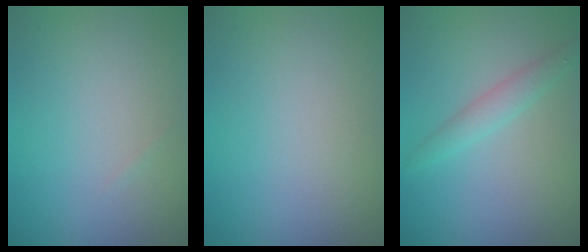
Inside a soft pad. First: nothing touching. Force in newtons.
{"total": 0.0}
{"total": 1.8, "press": 1.8, "slide": 0.1}